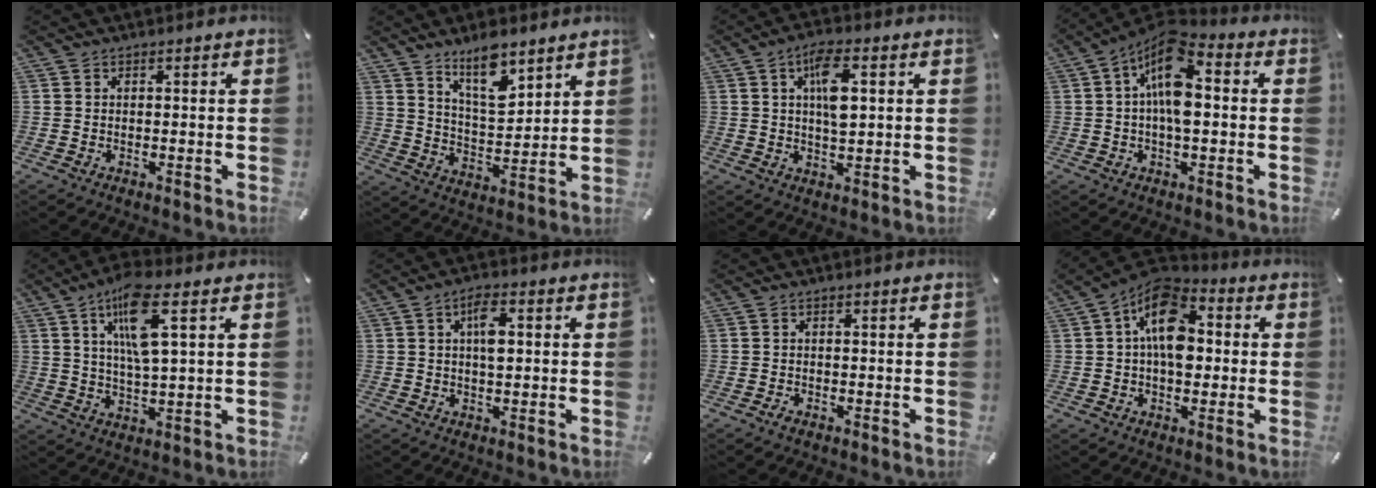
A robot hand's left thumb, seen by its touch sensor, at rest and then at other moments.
{"total": 10.7, "force": [8.1, 4.0, 5.9], "torque": [-0.099, -0.044, 0.143]}
{"total": 8.2, "force": [2.2, 3.3, 7.2], "torque": [-0.128, -0.003, 0.031]}
{"total": 12.4, "force": [1.6, 6.1, 10.7], "torque": [-0.198, -0.012, 0.030]}
{"total": 11.6, "force": [5.1, 3.0, 10.0], "torque": [-0.184, 0.003, 0.087]}
{"total": 5.3, "force": [1.2, 2.3, 4.7], "torque": [-0.083, 0.004, 0.015]}
{"total": 0.8, "force": [-0.6, 0.3, 0.4], "torque": [-0.011, 0.000, -0.011]}
{"total": 14.2, "force": [1.8, 8.9, 10.9], "torque": [-0.188, -0.005, 0.031]}